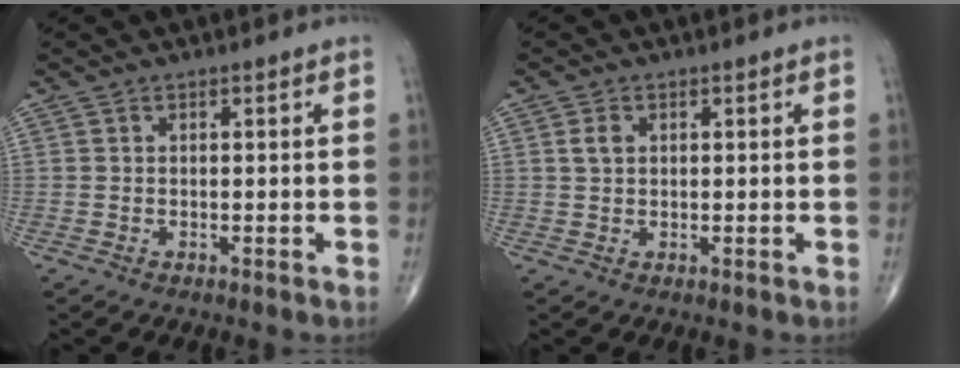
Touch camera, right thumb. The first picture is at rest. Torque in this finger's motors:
{"motor_torque": [-0.10, 0.09, 0.04, 0.01, 0.00]}